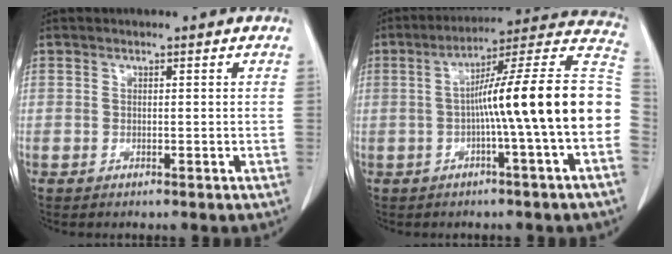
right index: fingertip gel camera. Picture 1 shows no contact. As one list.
[{"total": 18.9, "force": [-1.9, -0.6, 18.8], "torque": [-0.248, 0.040, -0.036]}]